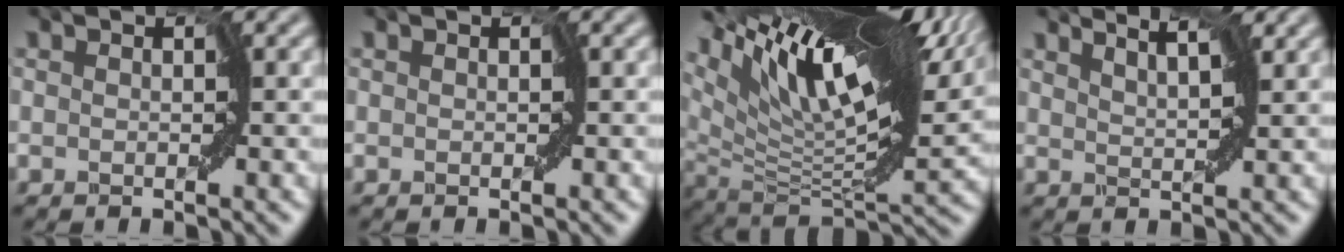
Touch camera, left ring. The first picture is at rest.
{"total": 0.0}
{"total": 15.0, "force": [9.2, 3.8, 11.3], "torque": [-0.205, 0.022, 0.167]}
{"total": 3.7, "force": [3.2, 0.8, 1.8], "torque": [-0.021, 0.015, 0.021]}